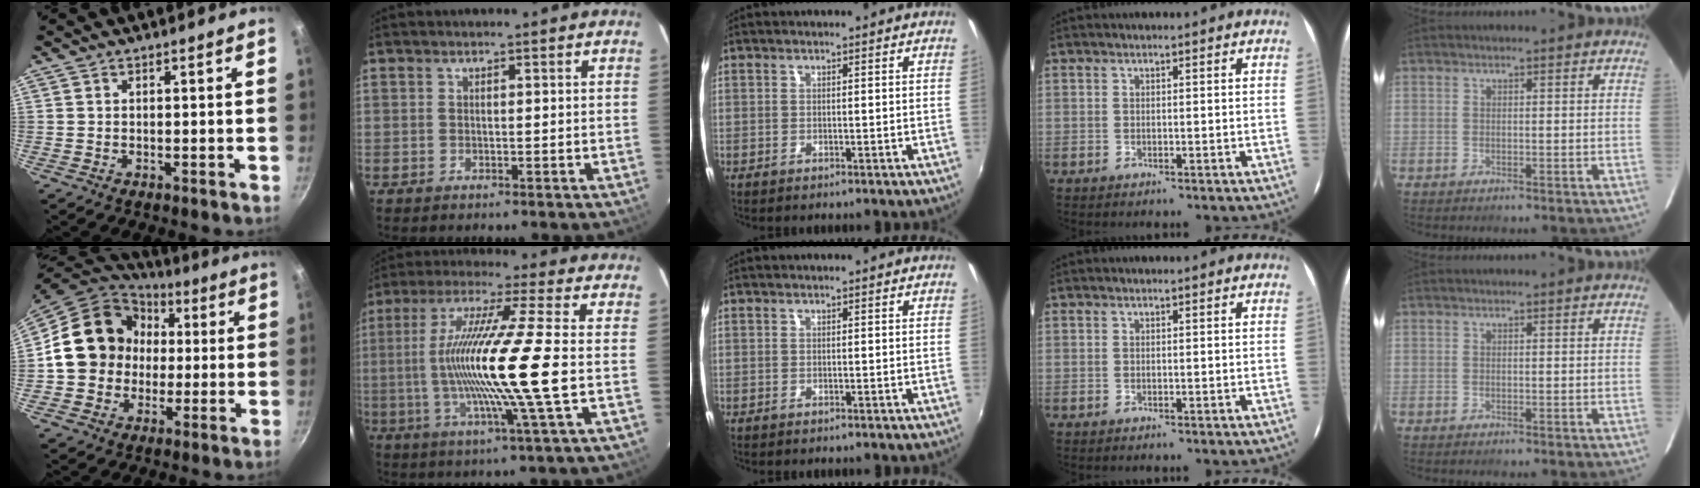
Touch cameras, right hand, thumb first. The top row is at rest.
{"thumb": {"total": 16.9, "force": [1.0, 14.9, 7.8], "torque": [-0.099, 0.033, 0.007]}, "index": {"total": 17.3, "force": [-1.7, -1.7, 17.1], "torque": [-0.315, -0.013, -0.035]}}